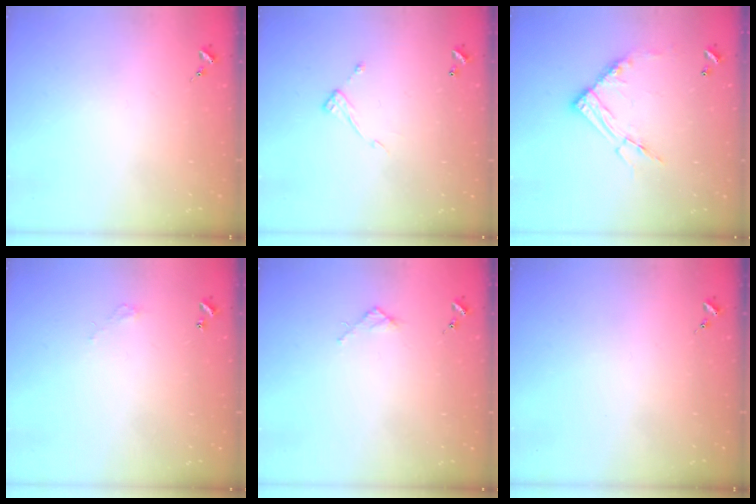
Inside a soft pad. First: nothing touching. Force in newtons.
{"total": 7.5, "press": 7.4, "slide": 0.4}
{"total": 13.1, "press": 13.0, "slide": 1.2}
{"total": 2.7, "press": 2.7, "slide": 0.2}
{"total": 2.7, "press": 2.7, "slide": 0.3}
{"total": 0.0}